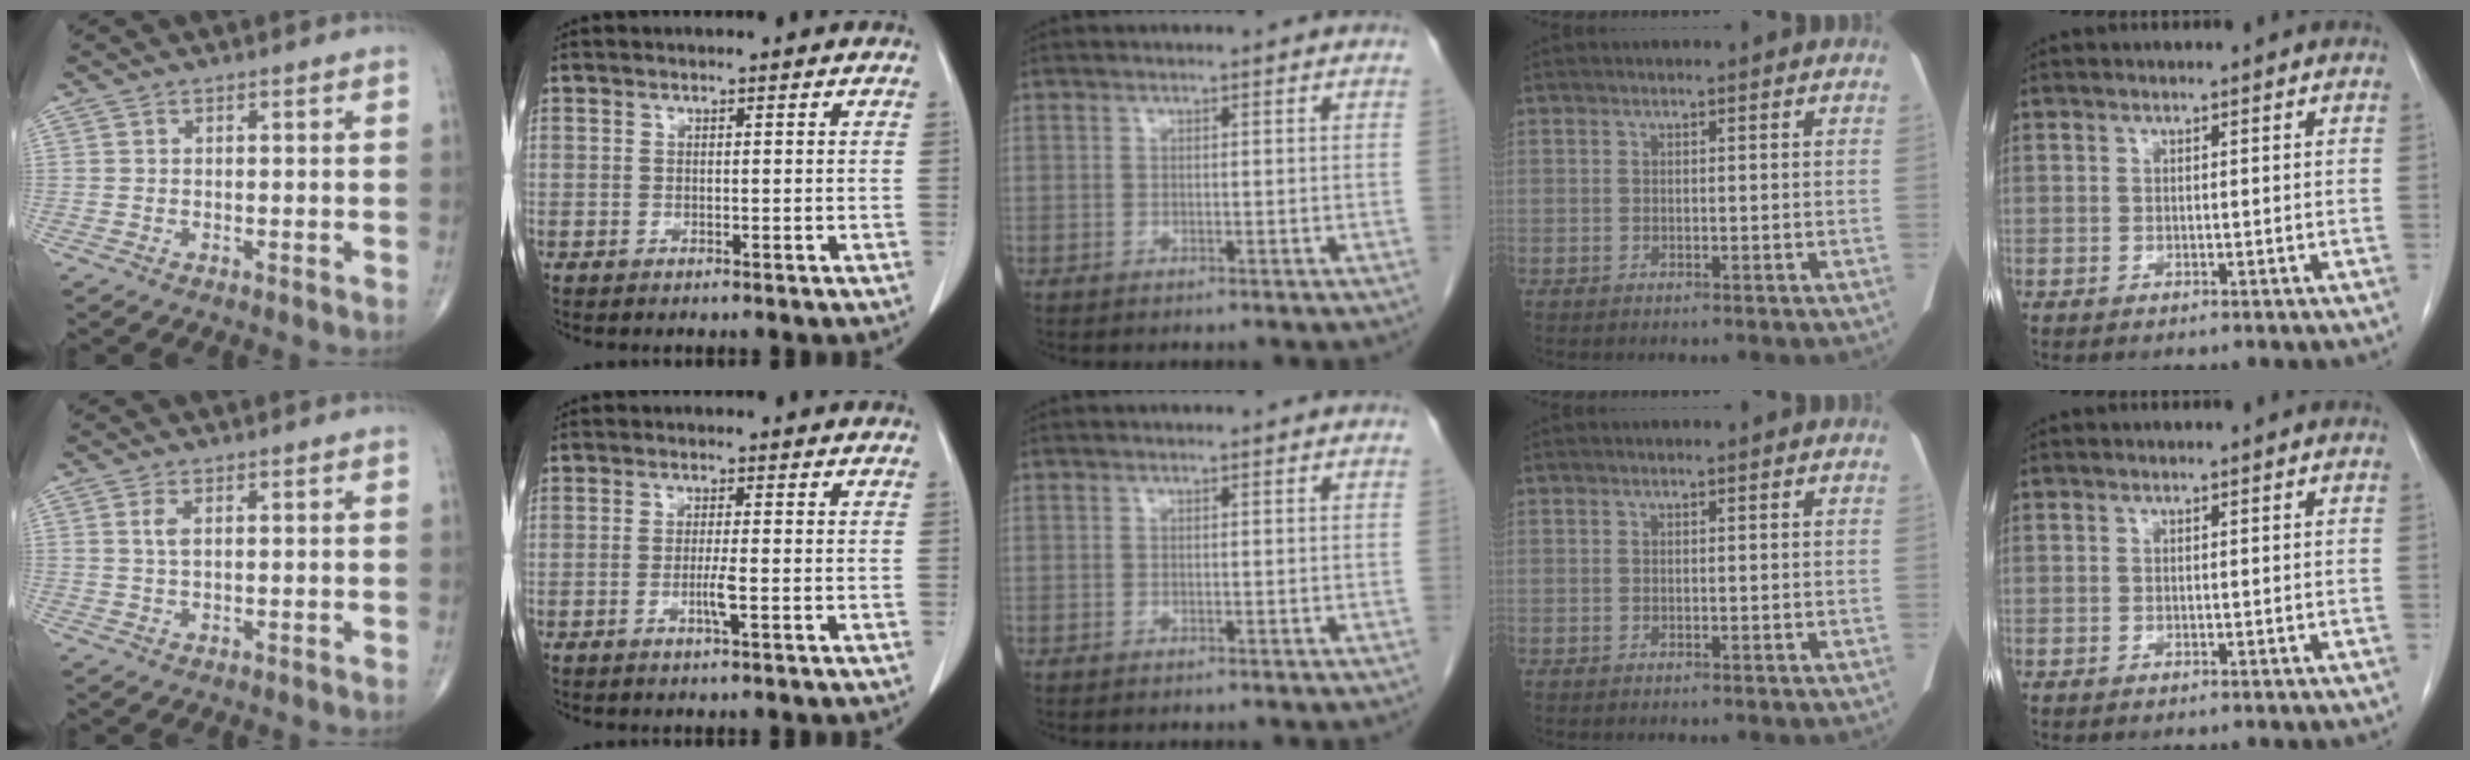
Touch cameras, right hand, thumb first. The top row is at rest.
{"thumb": {"total": 2.1, "force": [0.7, 0.8, 1.9], "torque": [-0.042, 0.002, 0.017]}, "index": {"total": 2.6, "force": [-0.9, -0.2, 2.5], "torque": [-0.050, -0.004, -0.018]}}